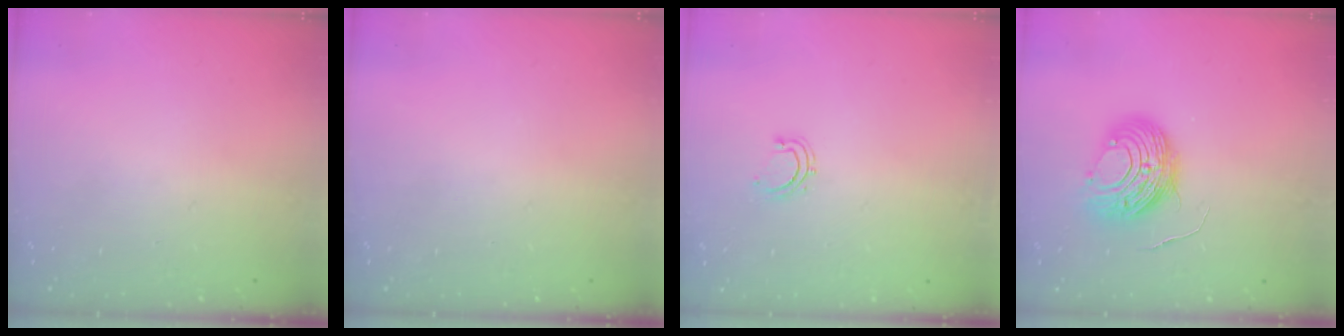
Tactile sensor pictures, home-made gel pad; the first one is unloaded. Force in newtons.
{"total": 0.0}
{"total": 4.2, "press": 4.1, "slide": 0.9}
{"total": 10.0, "press": 10.0, "slide": 0.9}